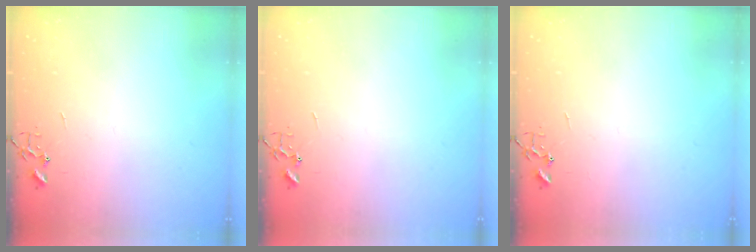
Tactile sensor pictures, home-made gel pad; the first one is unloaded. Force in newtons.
{"total": 0.0}
{"total": 0.0}